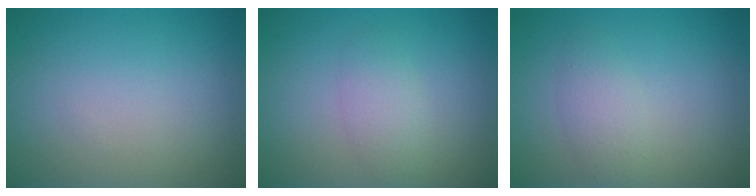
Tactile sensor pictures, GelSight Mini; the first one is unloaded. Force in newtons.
{"total": 2.2, "press": 2.2, "slide": 0.1}
{"total": 2.1, "press": 2.1, "slide": 0.1}